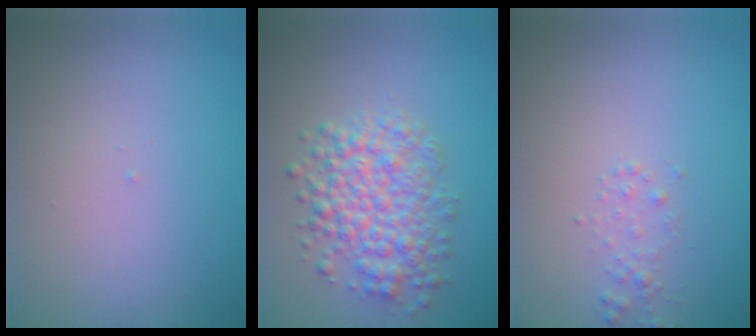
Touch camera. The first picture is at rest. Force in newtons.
{"total": 5.4, "press": 5.4, "slide": 0.1}
{"total": 0.9, "press": 0.9, "slide": 0.0}